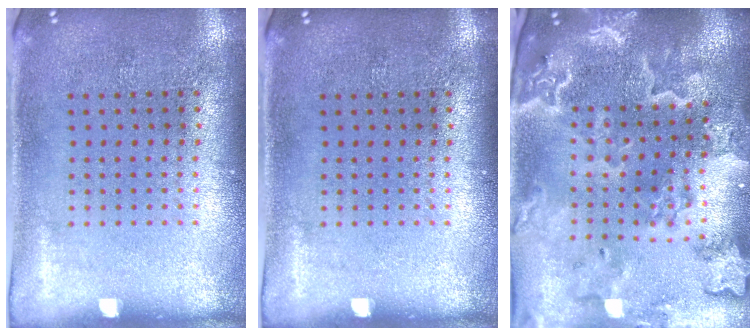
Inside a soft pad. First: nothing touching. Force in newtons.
{"total": 0.0}
{"total": 4.0, "press": 3.4, "slide": 2.2}